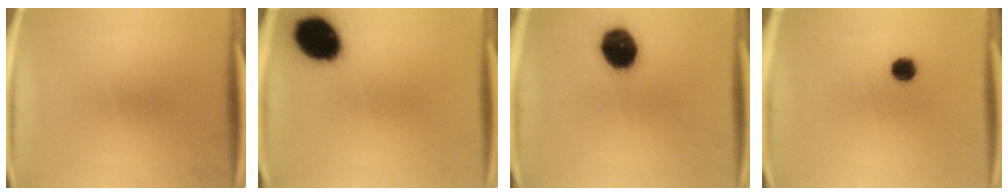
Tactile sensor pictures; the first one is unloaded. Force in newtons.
{"total": 14.6}
{"total": 13.1}
{"total": 3.7}